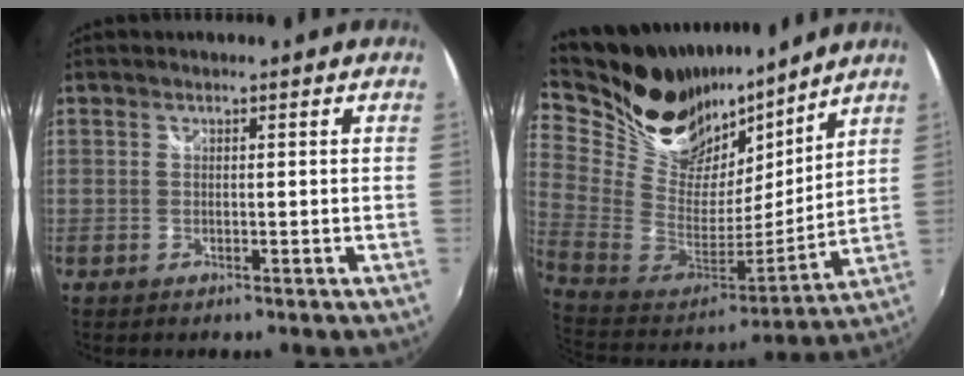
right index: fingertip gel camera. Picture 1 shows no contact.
{"total": 27.8, "force": [21.3, 12.8, 12.4], "torque": [-0.294, 0.021, 0.371]}